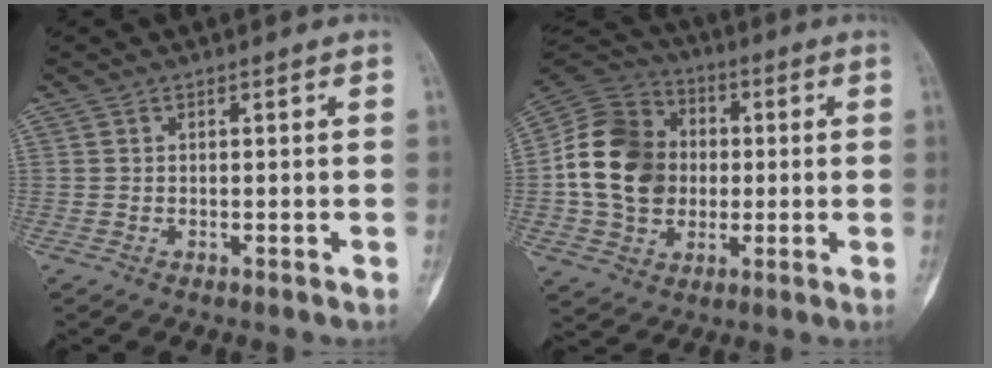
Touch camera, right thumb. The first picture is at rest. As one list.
[{"total": 17.8, "force": [0.0, 14.7, 10.1], "torque": [-0.165, 0.021, -0.001]}]